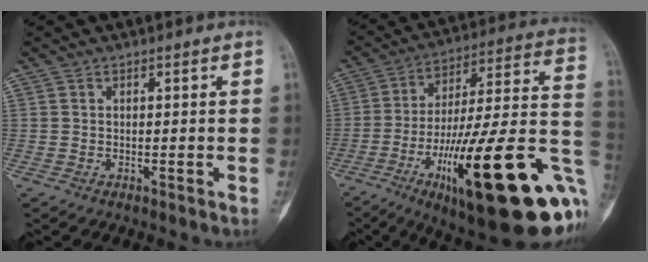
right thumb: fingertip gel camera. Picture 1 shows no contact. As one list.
[{"total": 34.8, "force": [-11.1, 8.6, 31.8], "torque": [-0.420, 0.030, -0.166]}]